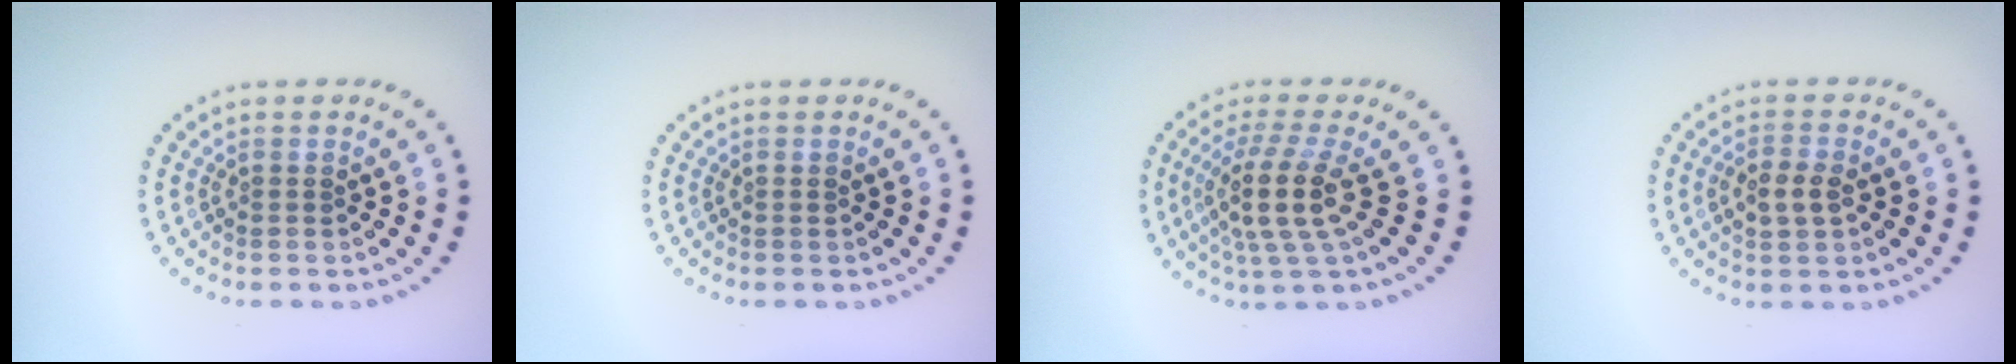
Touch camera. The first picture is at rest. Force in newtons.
{"total": 0.0}
{"total": 4.6, "press": 3.5, "slide": 3.0}
{"total": 2.2, "press": 2.2, "slide": 0.3}